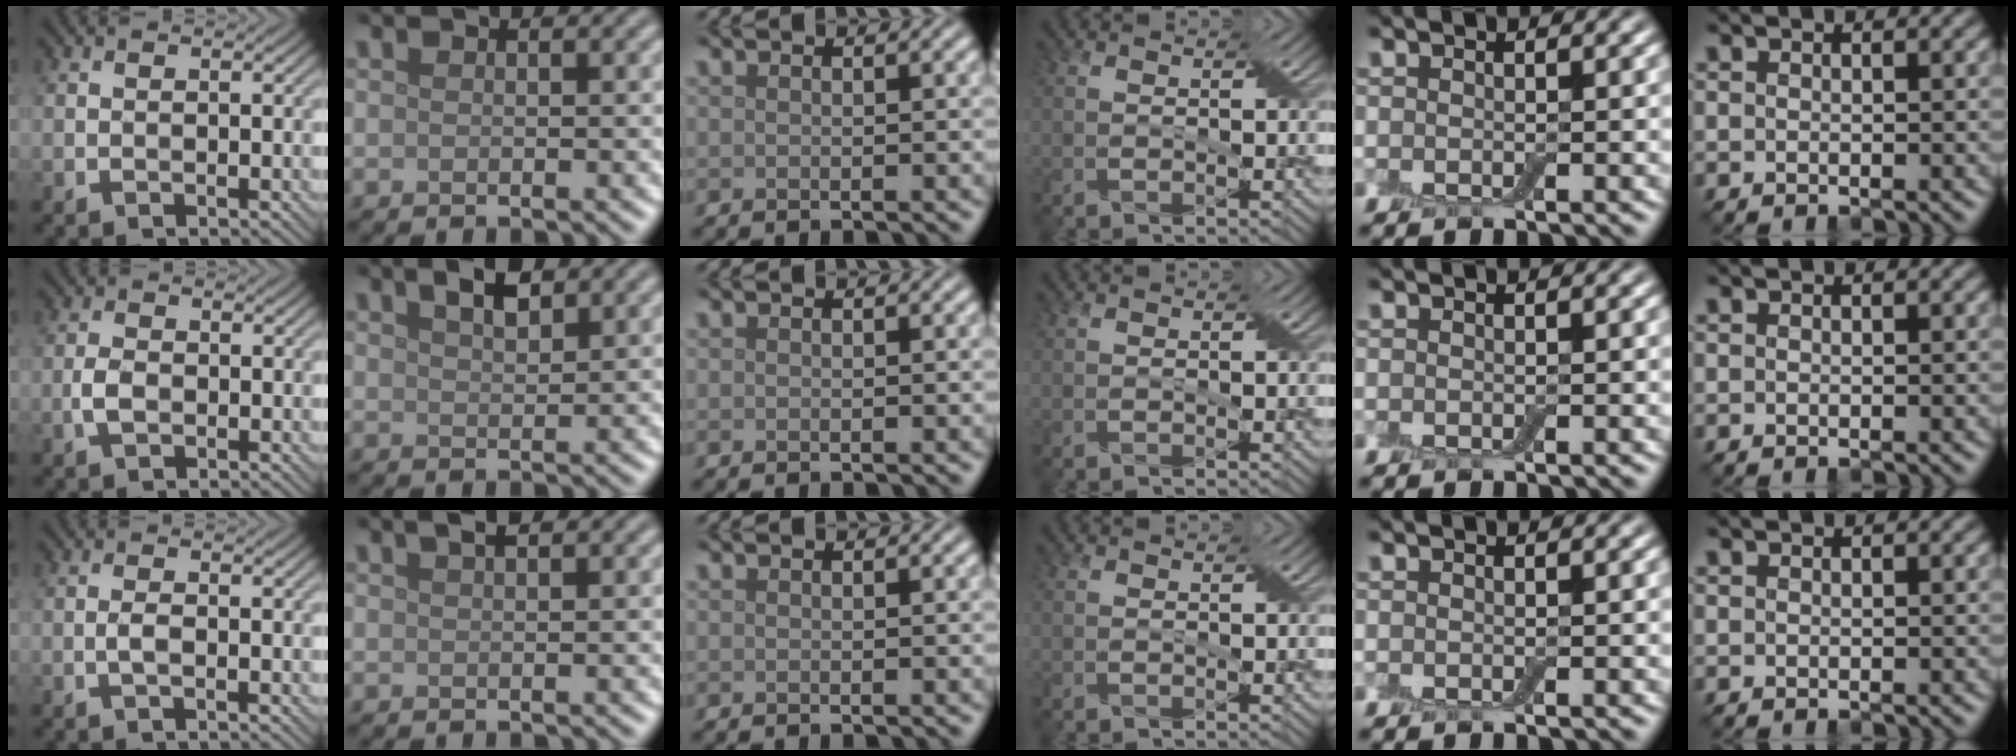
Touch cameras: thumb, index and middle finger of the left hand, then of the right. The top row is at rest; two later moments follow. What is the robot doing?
{"motion": "shake", "object": "box of matches"}